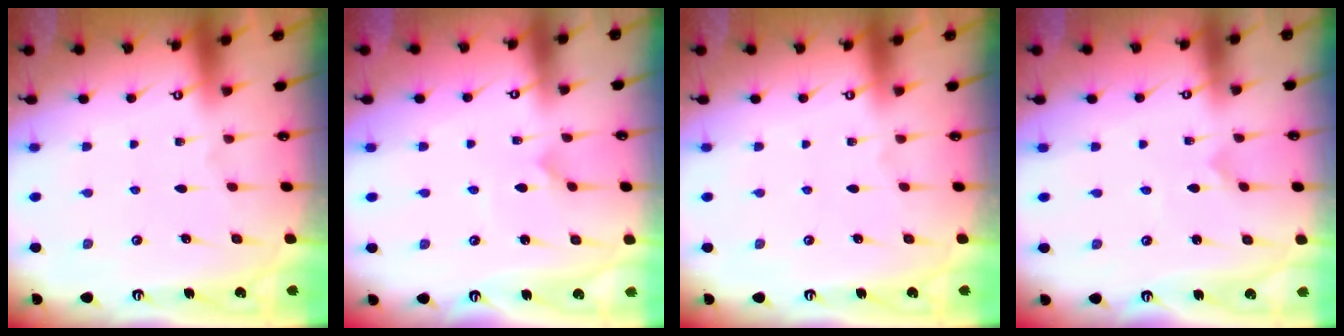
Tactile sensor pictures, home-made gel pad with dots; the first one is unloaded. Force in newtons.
{"total": 2.9, "press": 2.9, "slide": 0.2}
{"total": 0.0}
{"total": 0.0}